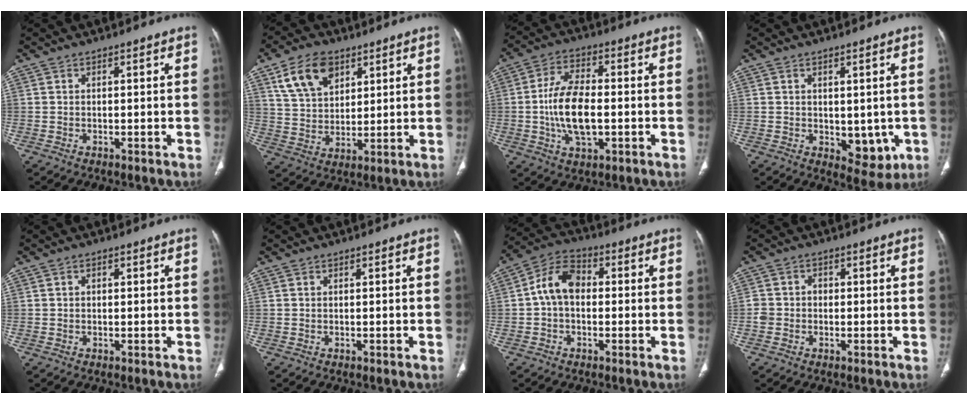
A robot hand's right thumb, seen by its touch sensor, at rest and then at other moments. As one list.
[{"total": 11.5, "force": [6.0, 7.3, 6.5], "torque": [-0.098, -0.018, 0.118]}, {"total": 12.1, "force": [-1.4, 6.0, 10.4], "torque": [-0.197, 0.010, -0.027]}, {"total": 6.5, "force": [-0.7, 4.1, 5.0], "torque": [-0.034, -0.014, 0.005]}, {"total": 0.7, "force": [0.2, 0.6, 0.4], "torque": [-0.004, 0.002, 0.002]}, {"total": 0.0}, {"total": 8.3, "force": [0.0, 5.8, 6.0], "torque": [-0.098, 0.027, -0.011]}, {"total": 3.1, "force": [-0.7, 2.8, 1.1], "torque": [-0.010, 0.015, -0.014]}]